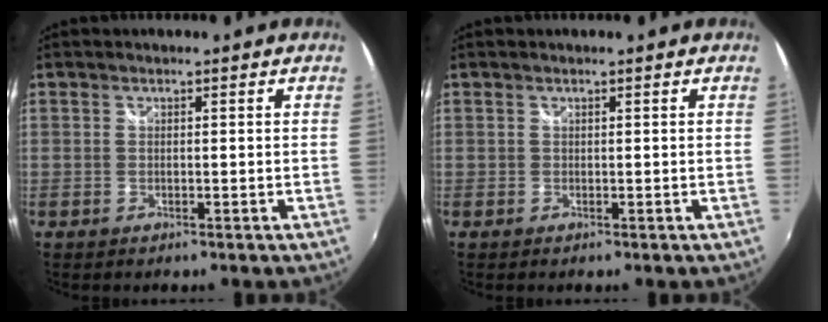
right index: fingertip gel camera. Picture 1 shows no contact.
{"total": 0.0}